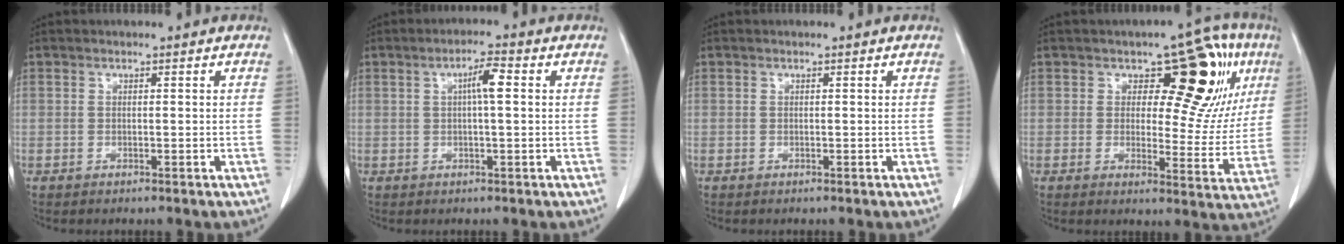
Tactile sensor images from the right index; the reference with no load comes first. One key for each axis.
{"total": 3.8, "fx": 0.7, "fy": 0.4, "fz": 3.7, "tx": -0.068, "ty": 0.007, "tz": 0.011}
{"total": 0.0}
{"total": 15.0, "fx": 5.9, "fy": 6.9, "fz": 11.9, "tx": -0.126, "ty": 0.018, "tz": 0.079}